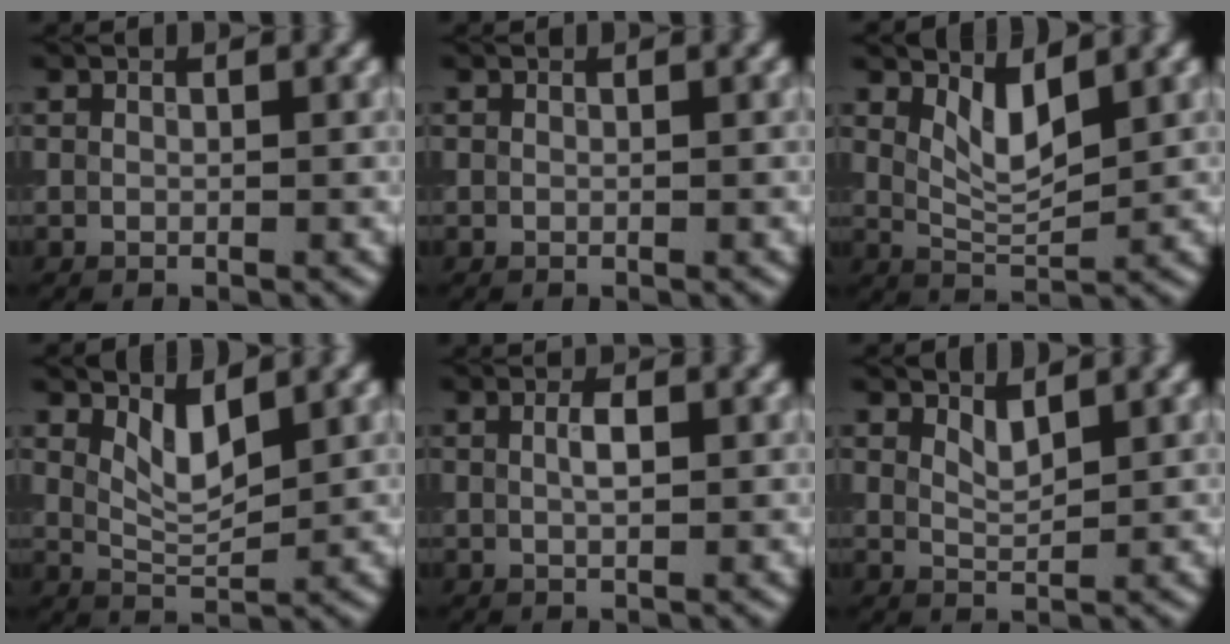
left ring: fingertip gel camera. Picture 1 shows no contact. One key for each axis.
{"total": 0.0}
{"total": 3.0, "fx": 1.6, "fy": 1.0, "fz": 2.3, "tx": -0.047, "ty": -0.008, "tz": 0.035}
{"total": 2.6, "fx": 1.5, "fy": 0.8, "fz": 2.0, "tx": -0.040, "ty": -0.008, "tz": 0.033}
{"total": 1.5, "fx": 0.2, "fy": 0.4, "fz": 1.4, "tx": -0.031, "ty": 0.002, "tz": 0.006}
{"total": 1.2, "fx": 1.0, "fy": 0.3, "fz": 0.7, "tx": -0.017, "ty": -0.004, "tz": 0.022}